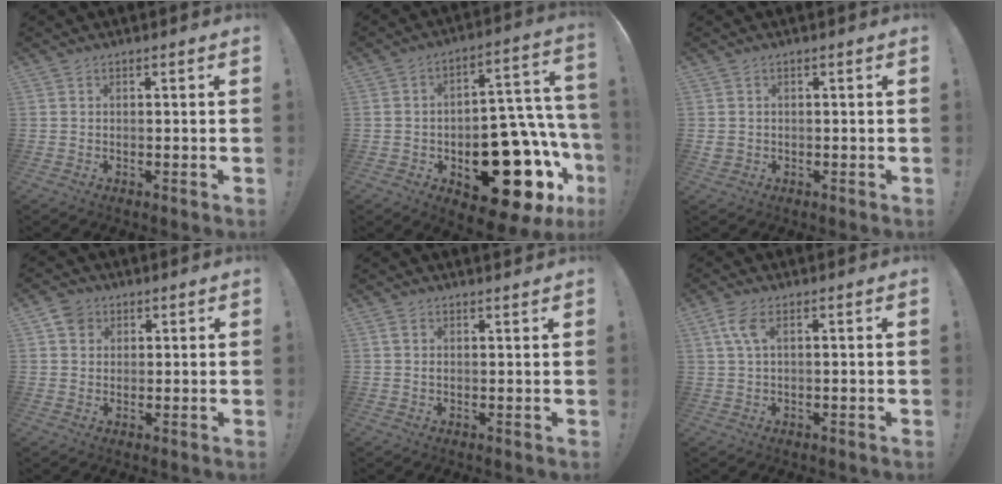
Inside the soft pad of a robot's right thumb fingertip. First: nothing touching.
{"total": 25.9, "force": [-9.3, 14.8, 19.0], "torque": [-0.229, 0.063, -0.127]}
{"total": 1.6, "force": [0.1, 1.5, 0.6], "torque": [-0.011, 0.001, 0.003]}
{"total": 4.6, "force": [2.4, 3.7, 1.2], "torque": [-0.019, -0.004, 0.045]}
{"total": 1.3, "force": [1.2, 0.2, 0.6], "torque": [0.001, -0.008, 0.019]}
{"total": 5.2, "force": [1.9, 2.1, 4.4], "torque": [-0.091, 0.004, 0.038]}